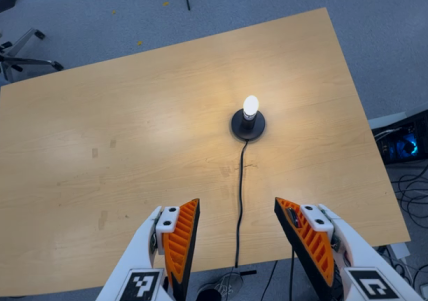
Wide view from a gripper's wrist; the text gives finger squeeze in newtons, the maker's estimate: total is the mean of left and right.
{"total": 0.0}